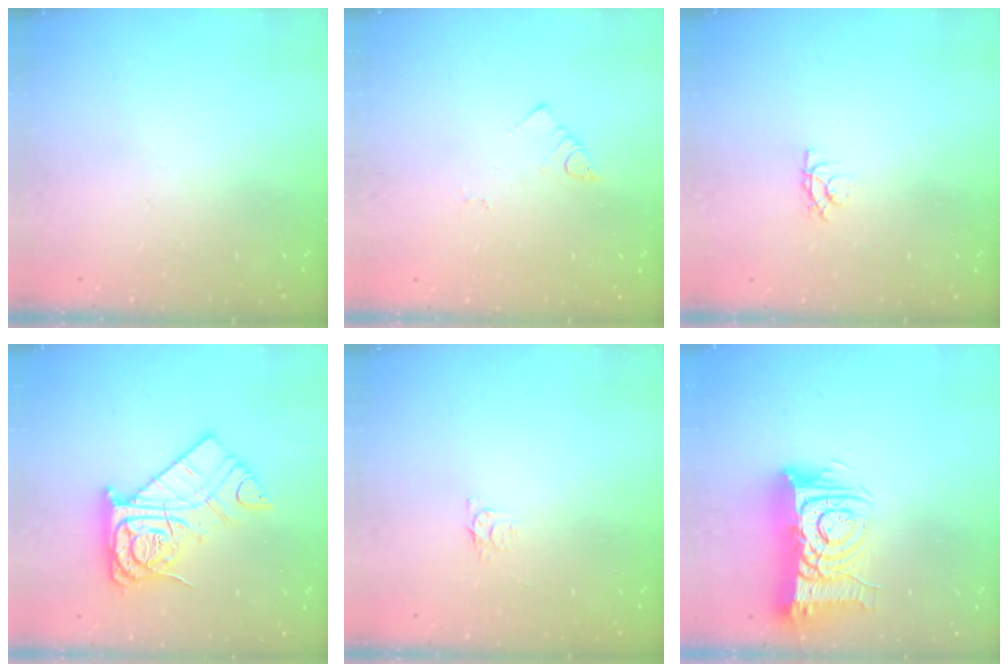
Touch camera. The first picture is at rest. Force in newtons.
{"total": 2.7, "press": 2.7, "slide": 0.6}
{"total": 3.6, "press": 3.6, "slide": 0.4}
{"total": 16.8, "press": 16.7, "slide": 1.7}
{"total": 3.7, "press": 3.6, "slide": 0.4}
{"total": 14.6, "press": 14.5, "slide": 1.7}